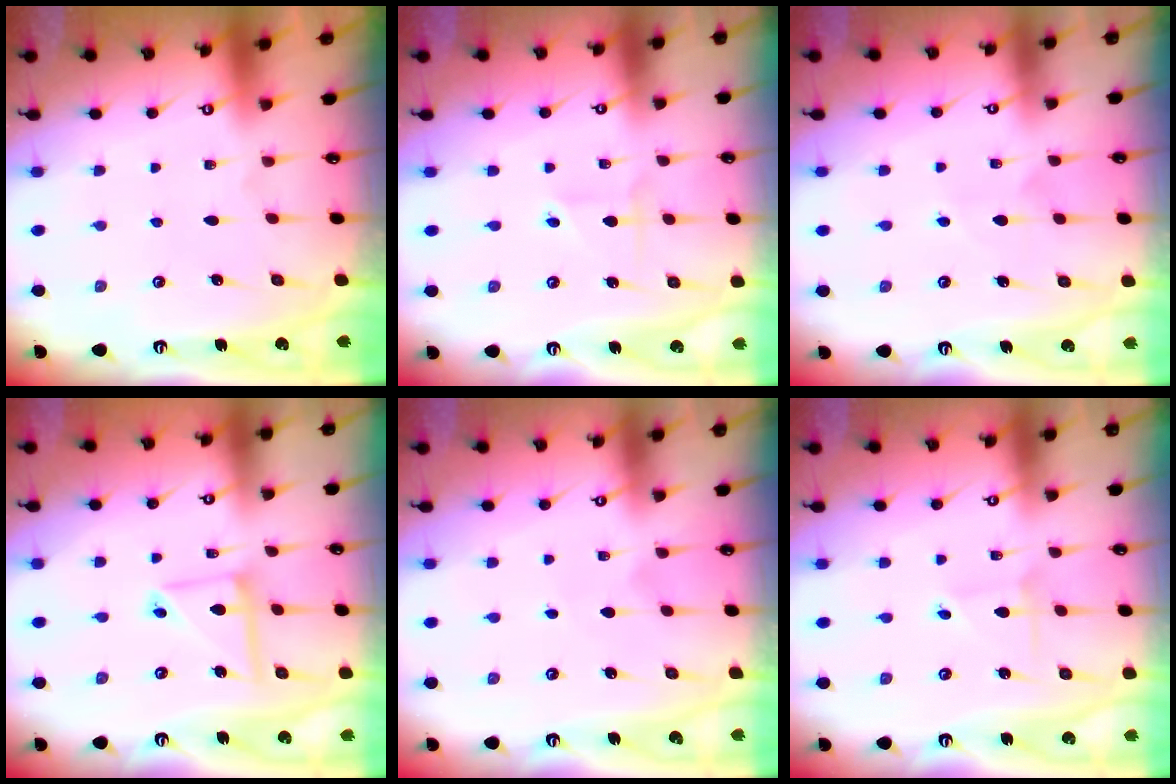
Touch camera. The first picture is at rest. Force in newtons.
{"total": 1.7, "press": 1.7, "slide": 0.2}
{"total": 4.3, "press": 4.3, "slide": 0.3}
{"total": 9.0, "press": 8.9, "slide": 0.7}
{"total": 3.0, "press": 3.0, "slide": 0.2}
{"total": 1.9, "press": 1.9, "slide": 0.2}